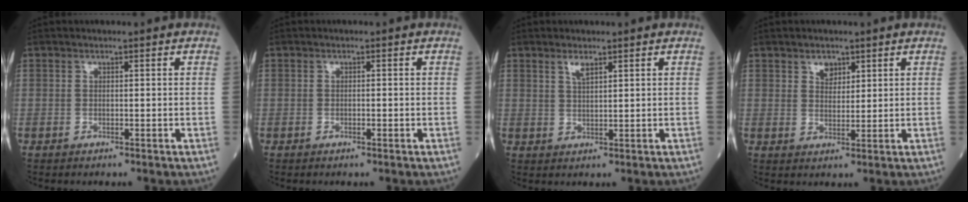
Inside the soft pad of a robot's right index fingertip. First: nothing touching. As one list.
[{"total": 0.7, "force": [-0.2, 0.1, 0.7], "torque": [-0.014, -0.001, -0.002]}, {"total": 2.1, "force": [1.4, 0.4, 1.5], "torque": [-0.031, -0.001, 0.030]}, {"total": 2.6, "force": [1.7, 1.6, 1.1], "torque": [-0.020, -0.001, 0.031]}]